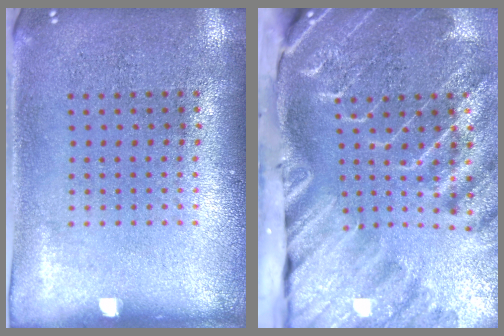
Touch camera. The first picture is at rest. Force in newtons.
{"total": 4.4, "press": 3.3, "slide": 2.9}